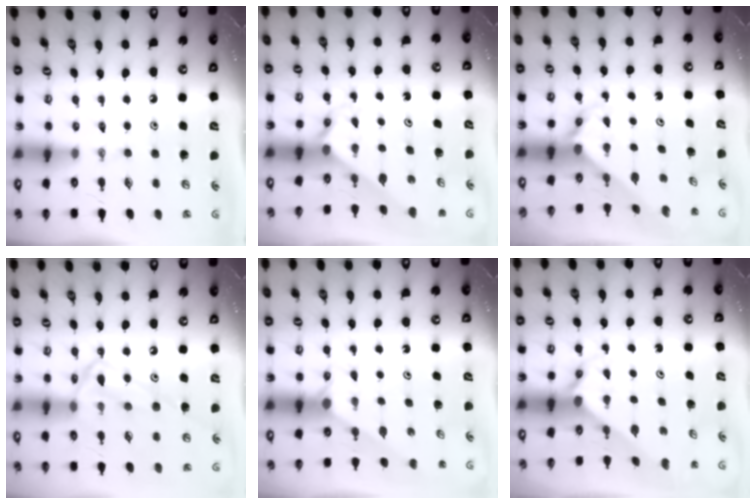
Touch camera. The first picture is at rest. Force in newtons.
{"total": 2.0, "press": 2.0, "slide": 0.2}
{"total": 3.4, "press": 3.4, "slide": 0.3}
{"total": 14.0, "press": 14.0, "slide": 1.2}
{"total": 0.9, "press": 0.9, "slide": 0.2}
{"total": 1.8, "press": 1.8, "slide": 0.1}